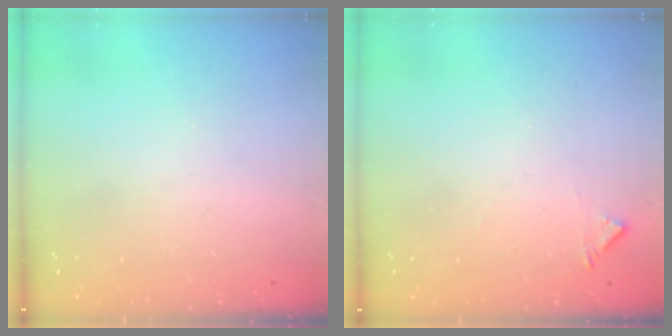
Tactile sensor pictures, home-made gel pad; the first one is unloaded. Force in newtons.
{"total": 5.7, "press": 5.7, "slide": 0.4}